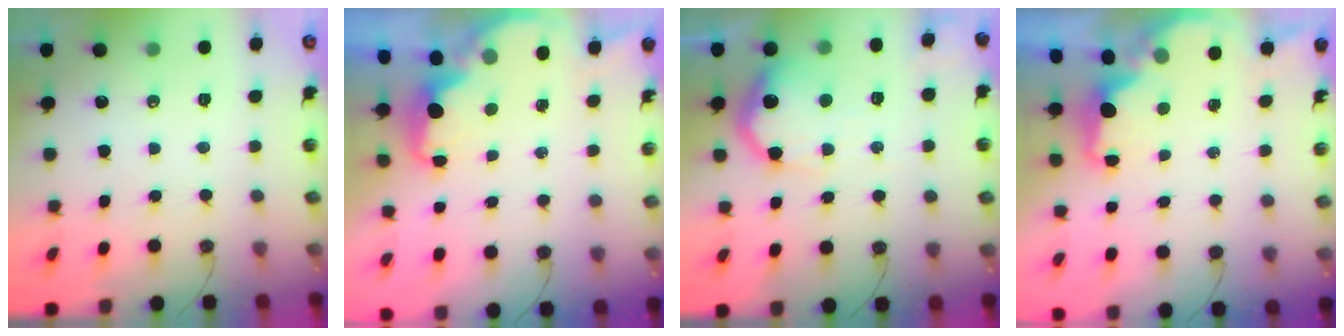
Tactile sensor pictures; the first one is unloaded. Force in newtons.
{"total": 2.3, "press": 2.1, "slide": 0.9}
{"total": 16.0, "press": 15.9, "slide": 1.1}
{"total": 1.8, "press": 1.7, "slide": 0.5}